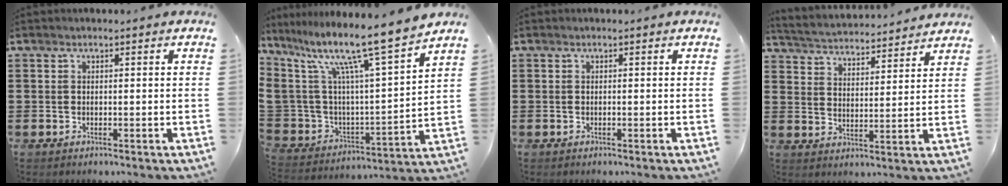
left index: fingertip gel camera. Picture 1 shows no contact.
{"total": 12.3, "force": [9.3, 1.1, 8.0], "torque": [-0.178, -0.067, 0.147]}
{"total": 0.0}
{"total": 3.6, "force": [3.6, 0.0, 0.0], "torque": [-0.022, -0.030, 0.056]}